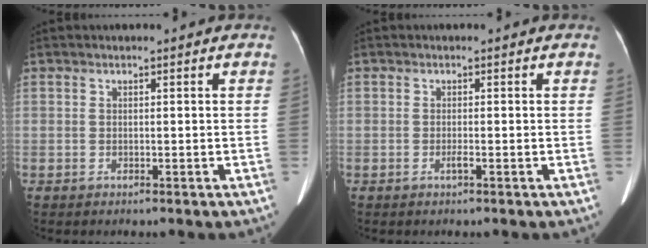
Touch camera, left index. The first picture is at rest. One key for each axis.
{"total": 0.8, "fx": -0.4, "fy": -0.1, "fz": 0.7, "tx": -0.017, "ty": -0.002, "tz": -0.004}